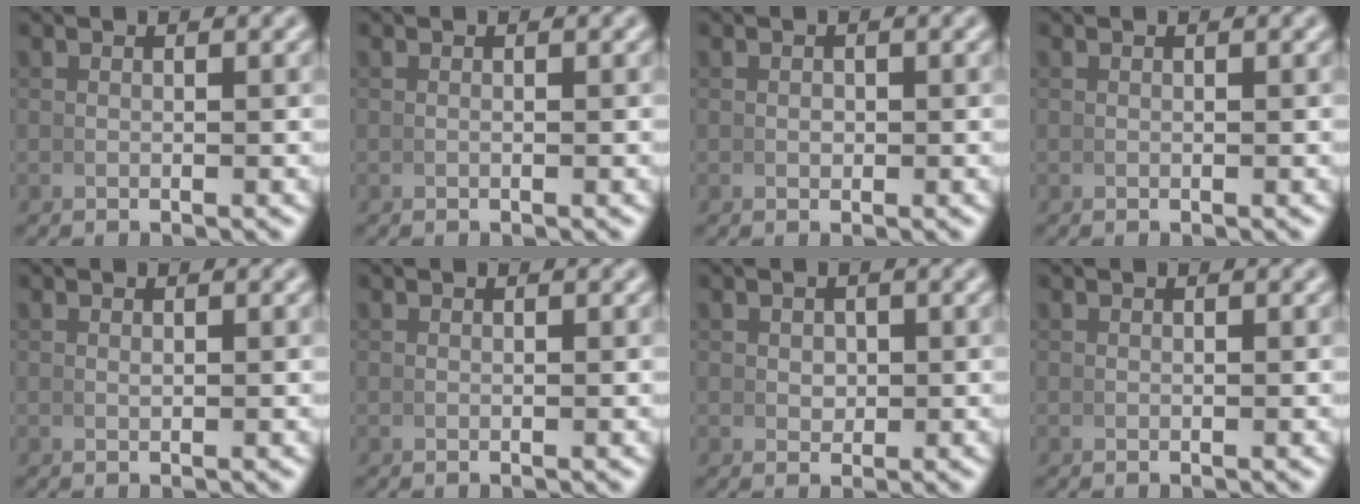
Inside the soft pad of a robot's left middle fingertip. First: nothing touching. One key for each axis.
{"total": 0.0}
{"total": 0.6, "fx": 0.0, "fy": 0.5, "fz": 0.3, "tx": -0.008, "ty": -0.004, "tz": 0.003}
{"total": 0.0}
{"total": 0.0}
{"total": 0.0}
{"total": 1.3, "fx": 0.4, "fy": 1.0, "fz": 0.7, "tx": -0.014, "ty": -0.008, "tz": 0.015}
{"total": 0.0}